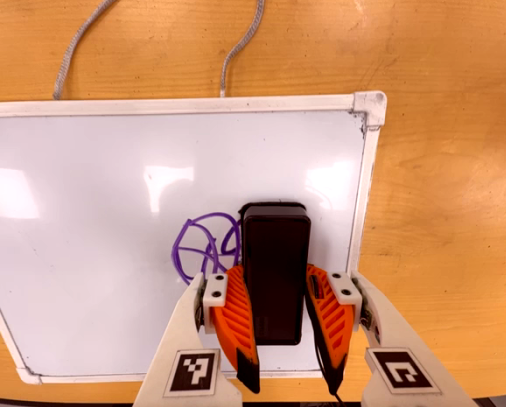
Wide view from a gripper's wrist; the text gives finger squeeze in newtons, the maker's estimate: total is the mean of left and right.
{"total": 14.2, "left": 15.1, "right": 13.4}